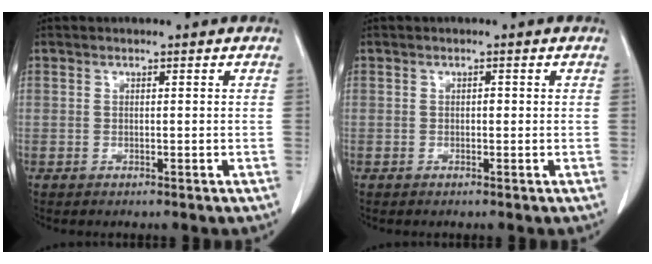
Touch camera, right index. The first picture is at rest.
{"total": 0.5, "force": [0.0, 0.3, 0.4], "torque": [-0.005, 0.002, -0.002]}